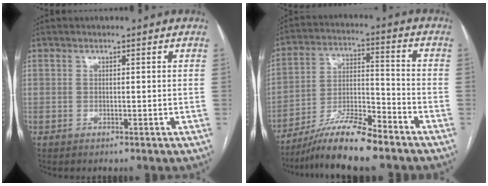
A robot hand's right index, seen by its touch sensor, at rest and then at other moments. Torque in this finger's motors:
{"motor_torque": [0.78, -0.92, 0.56, 0.11]}